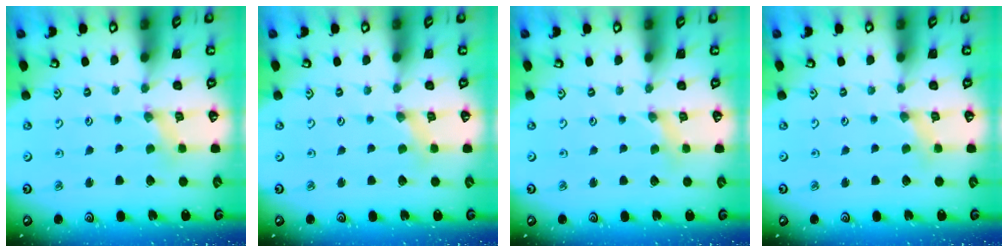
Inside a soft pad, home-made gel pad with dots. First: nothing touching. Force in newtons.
{"total": 0.6, "press": 0.6, "slide": 0.2}
{"total": 0.0}
{"total": 0.0}